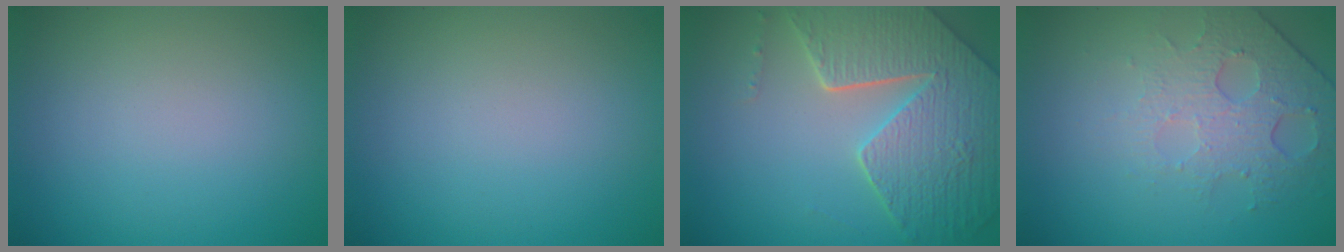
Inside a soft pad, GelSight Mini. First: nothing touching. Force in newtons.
{"total": 0.0}
{"total": 7.9, "press": 5.8, "slide": 5.5}
{"total": 4.8, "press": 3.2, "slide": 3.6}